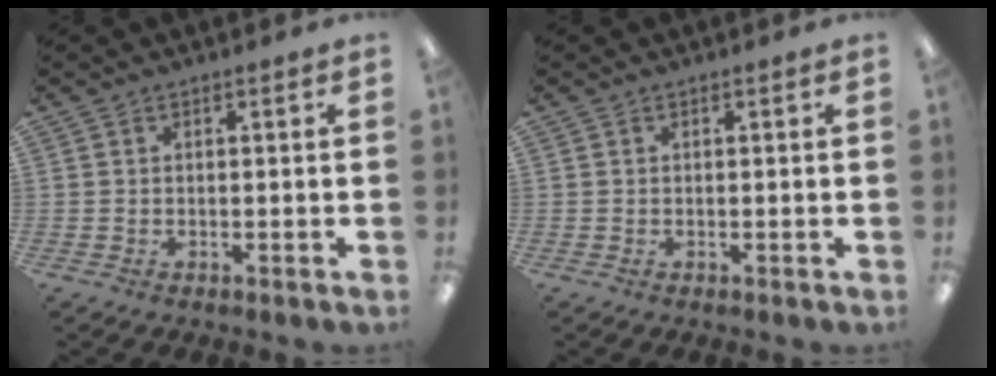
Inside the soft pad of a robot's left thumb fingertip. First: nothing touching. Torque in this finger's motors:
{"motor_torque": [0.00, 0.00, 0.04, -0.03, 0.00]}